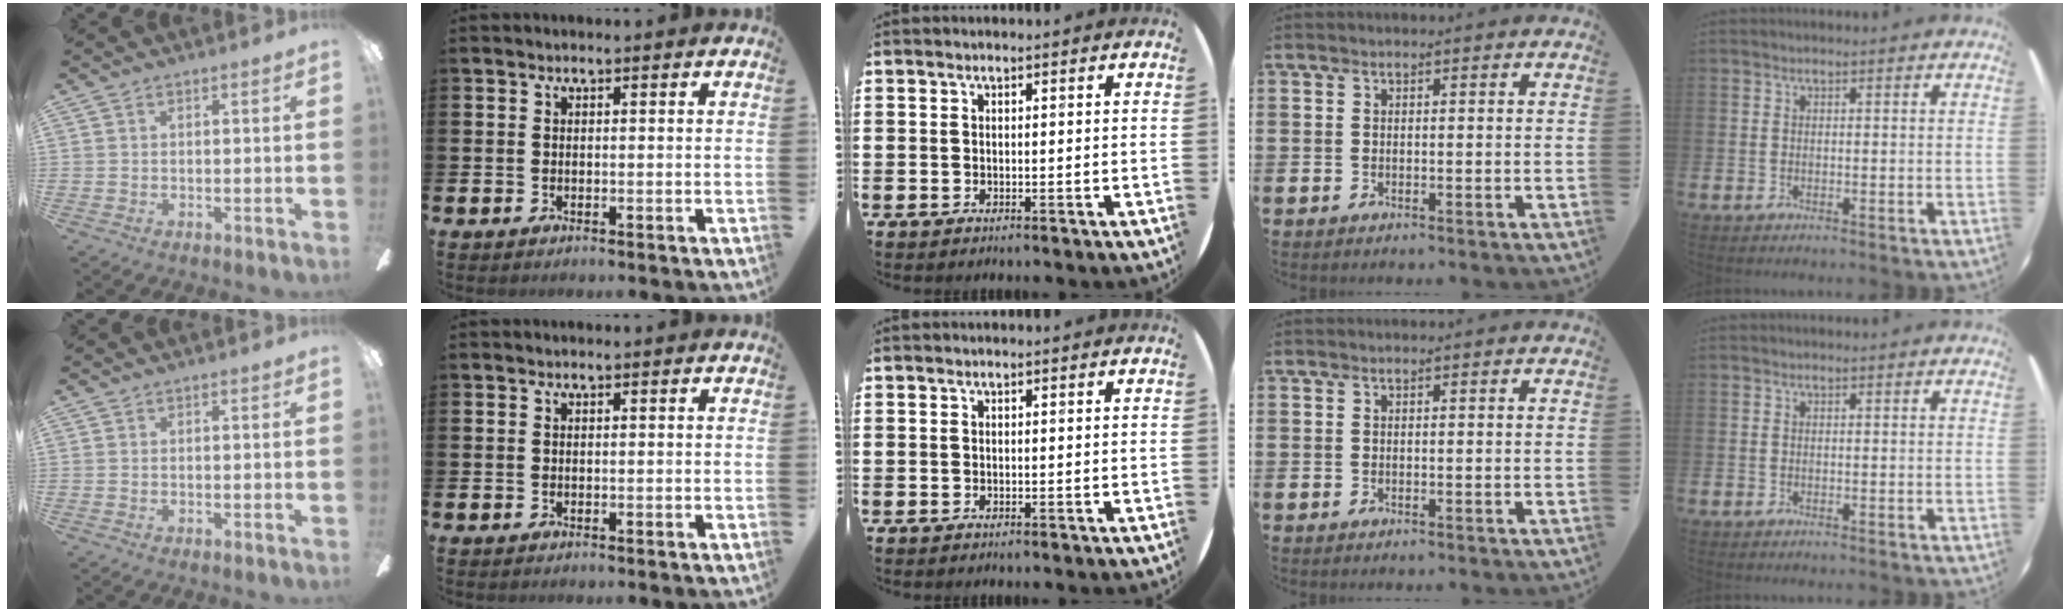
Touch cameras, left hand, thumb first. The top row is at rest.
{}